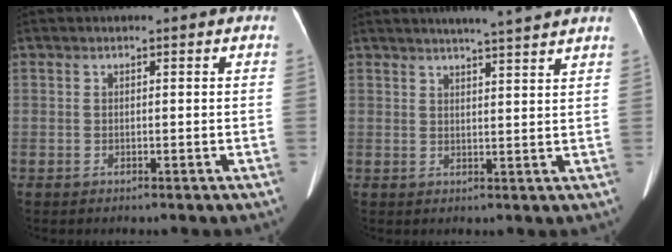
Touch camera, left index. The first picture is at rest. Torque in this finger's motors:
{"motor_torque": [0.84, -1.30, 0.23, 0.09]}